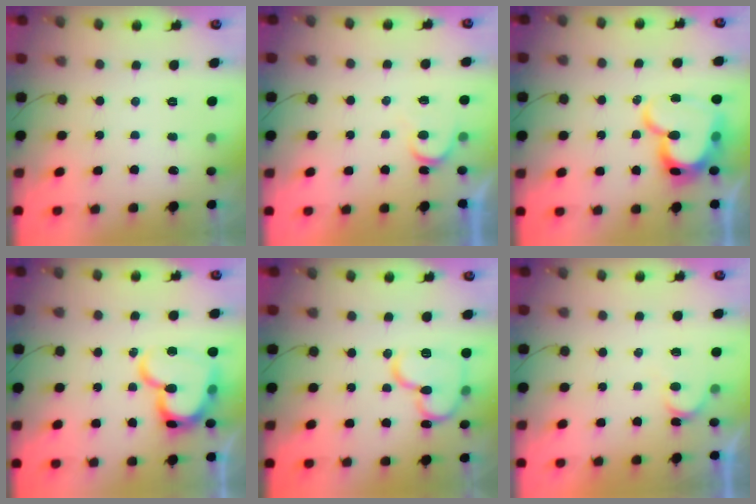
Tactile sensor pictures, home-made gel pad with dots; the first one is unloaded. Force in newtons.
{"total": 5.7, "press": 5.7, "slide": 0.4}
{"total": 17.1, "press": 17.1, "slide": 1.7}
{"total": 17.1, "press": 17.0, "slide": 1.5}
{"total": 14.5, "press": 14.3, "slide": 2.1}
{"total": 3.5, "press": 3.5, "slide": 0.3}